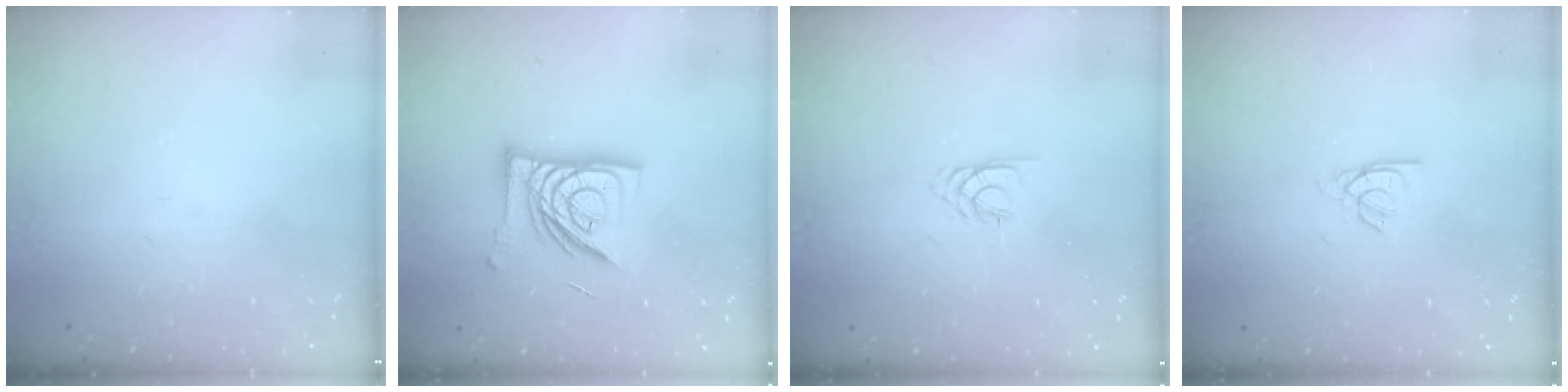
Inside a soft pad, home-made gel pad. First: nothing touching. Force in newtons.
{"total": 14.7, "press": 14.6, "slide": 1.7}
{"total": 2.1, "press": 2.1, "slide": 0.3}
{"total": 2.2, "press": 2.1, "slide": 0.4}